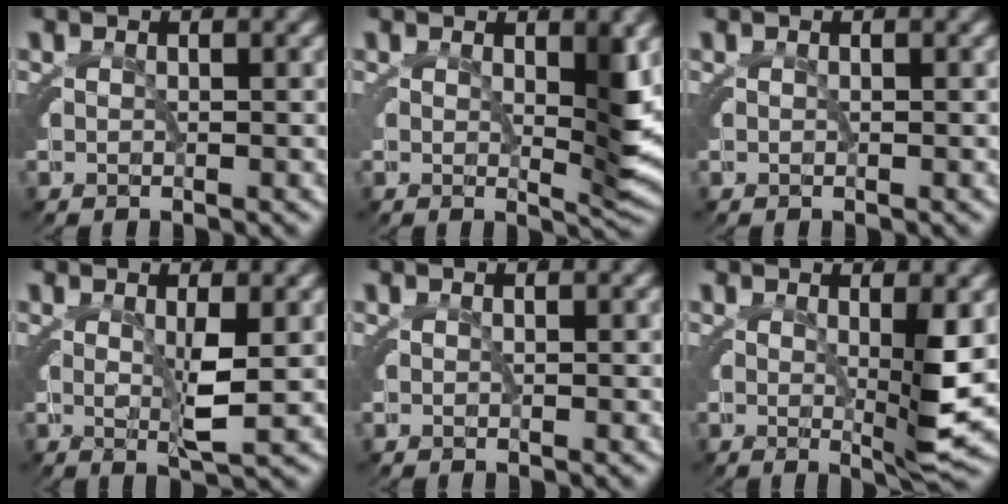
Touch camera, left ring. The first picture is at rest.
{"total": 3.0, "force": [0.3, 0.1, 3.0], "torque": [-0.030, -0.011, 0.008]}
{"total": 0.0}
{"total": 1.8, "force": [0.0, -1.1, 1.5], "torque": [-0.019, -0.008, 0.004]}
{"total": 0.0}
{"total": 3.3, "force": [-0.1, -1.0, 3.2], "torque": [-0.039, -0.010, 0.000]}